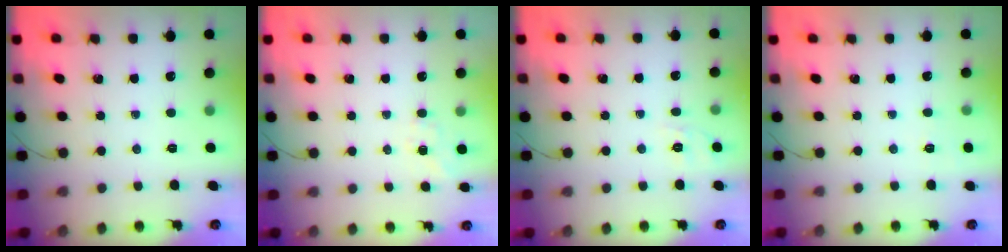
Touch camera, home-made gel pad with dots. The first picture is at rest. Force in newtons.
{"total": 2.9, "press": 2.5, "slide": 1.5}
{"total": 1.6, "press": 0.0, "slide": 1.6}
{"total": 2.7, "press": 2.1, "slide": 1.7}